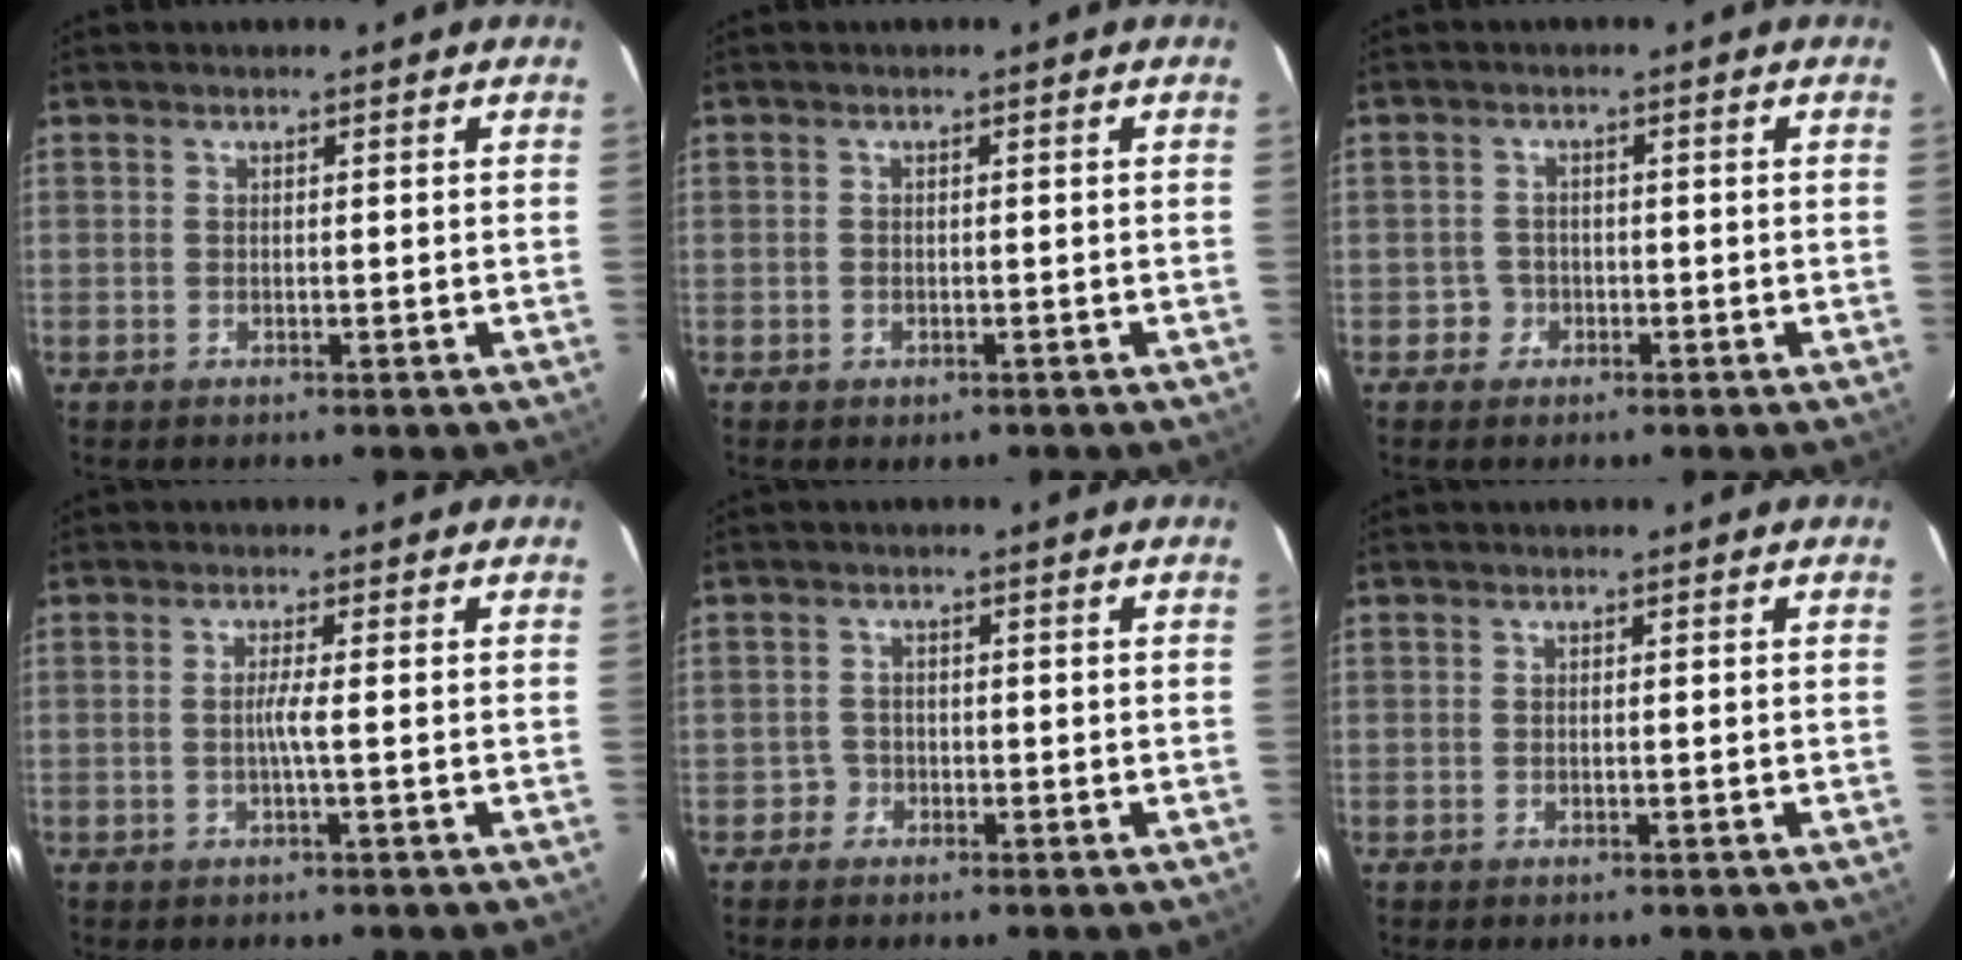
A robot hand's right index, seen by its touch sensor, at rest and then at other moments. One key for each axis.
{"total": 1.4, "fx": -0.7, "fy": 1.1, "fz": 0.6, "tx": -0.011, "ty": 0.001, "tz": -0.001}
{"total": 2.1, "fx": -0.8, "fy": 2.0, "fz": -0.2, "tx": 0.012, "ty": 0.011, "tz": -0.019}
{"total": 3.2, "fx": 0.0, "fy": -0.9, "fz": 3.0, "tx": -0.058, "ty": -0.004, "tz": -0.002}
{"total": 1.6, "fx": -0.8, "fy": 1.3, "fz": -0.3, "tx": 0.011, "ty": 0.009, "tz": -0.022}
{"total": 0.0}